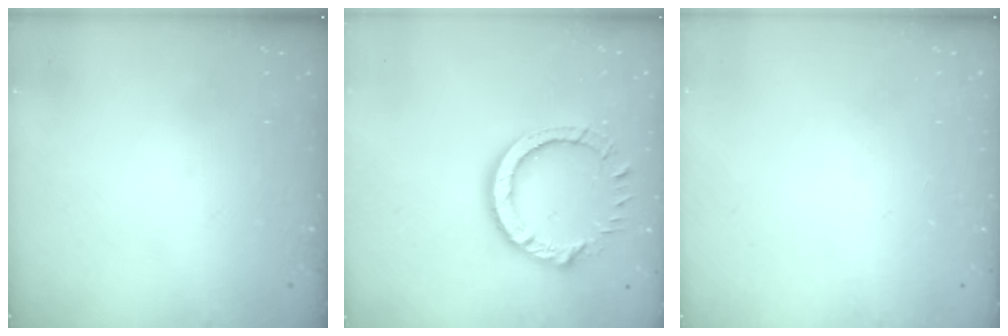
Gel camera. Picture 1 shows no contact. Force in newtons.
{"total": 10.8, "press": 10.8, "slide": 1.2}
{"total": 0.0}